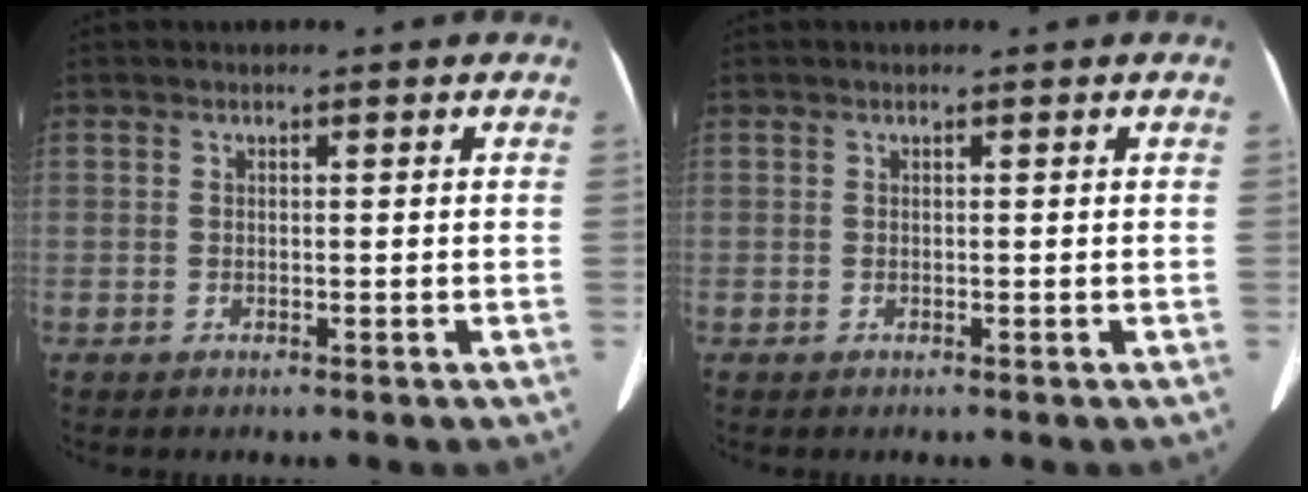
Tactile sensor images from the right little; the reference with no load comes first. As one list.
[{"total": 0.0}]